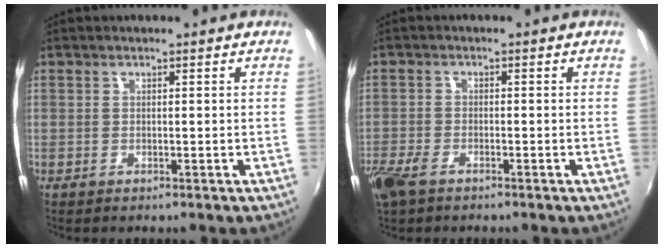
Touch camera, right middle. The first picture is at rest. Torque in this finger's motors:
{"motor_torque": [0.52, -0.51, 0.18, 0.10]}